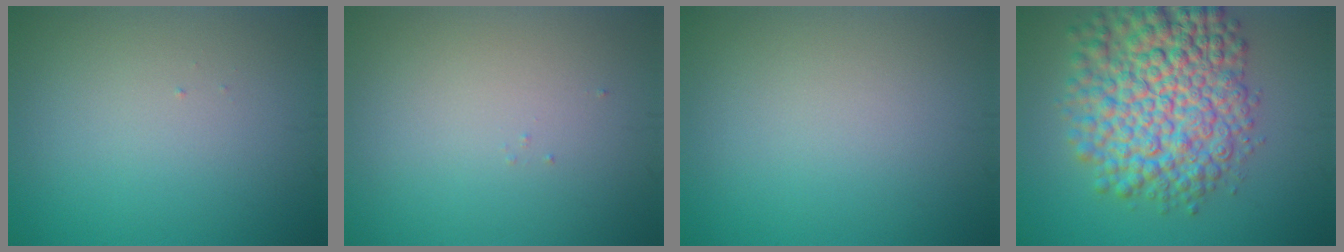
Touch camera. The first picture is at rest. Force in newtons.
{"total": 0.0}
{"total": 0.0}
{"total": 10.9, "press": 10.9, "slide": 0.3}